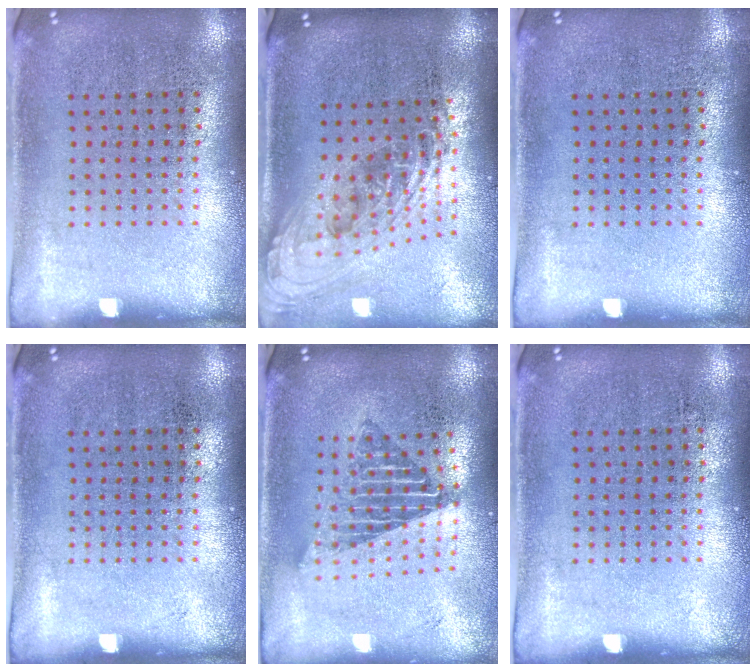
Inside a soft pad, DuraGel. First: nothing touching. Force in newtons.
{"total": 2.2, "press": 1.6, "slide": 1.6}
{"total": 0.0}
{"total": 0.0}
{"total": 1.7, "press": 1.4, "slide": 1.0}
{"total": 0.0}